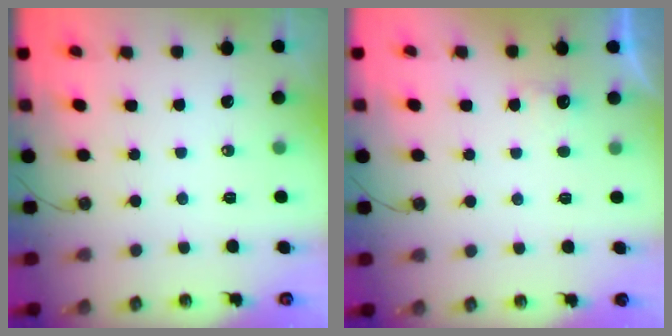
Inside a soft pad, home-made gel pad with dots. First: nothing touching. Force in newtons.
{"total": 3.2, "press": 3.1, "slide": 0.9}